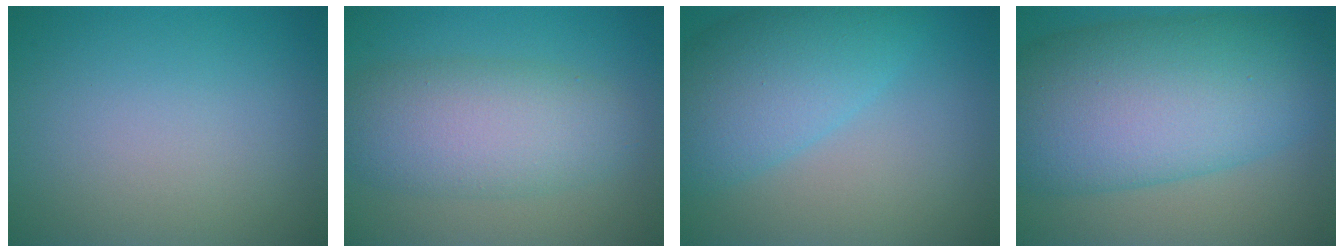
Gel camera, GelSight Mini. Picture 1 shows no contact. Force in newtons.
{"total": 6.4, "press": 6.4, "slide": 0.2}
{"total": 7.0, "press": 7.0, "slide": 0.3}
{"total": 13.6, "press": 13.6, "slide": 0.2}